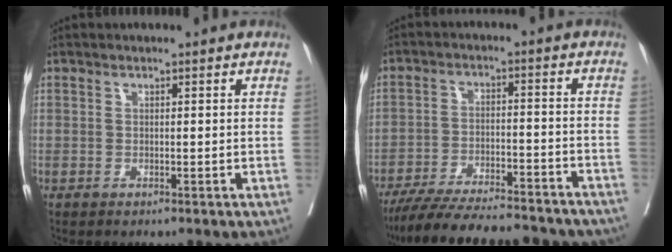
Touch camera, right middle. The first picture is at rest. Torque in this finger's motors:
{"motor_torque": [0.98, -1.15, 0.25, 0.07]}